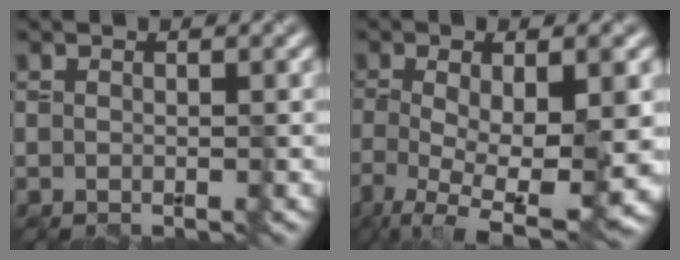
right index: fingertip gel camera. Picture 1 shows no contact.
{"total": 10.5, "force": [-3.6, 3.4, 9.3], "torque": [-0.163, -0.023, -0.058]}